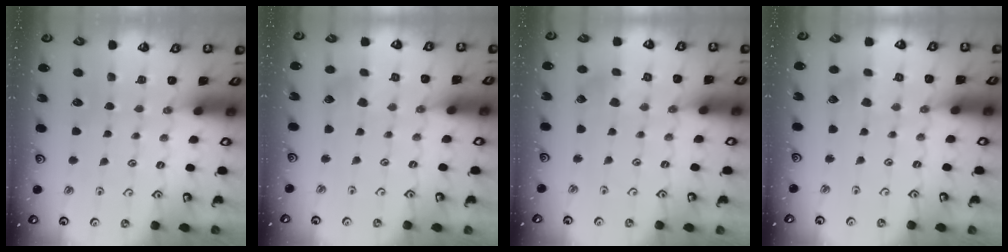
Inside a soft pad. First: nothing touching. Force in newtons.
{"total": 2.8, "press": 2.8, "slide": 0.5}
{"total": 2.6, "press": 2.6, "slide": 0.3}
{"total": 2.5, "press": 2.5, "slide": 0.5}